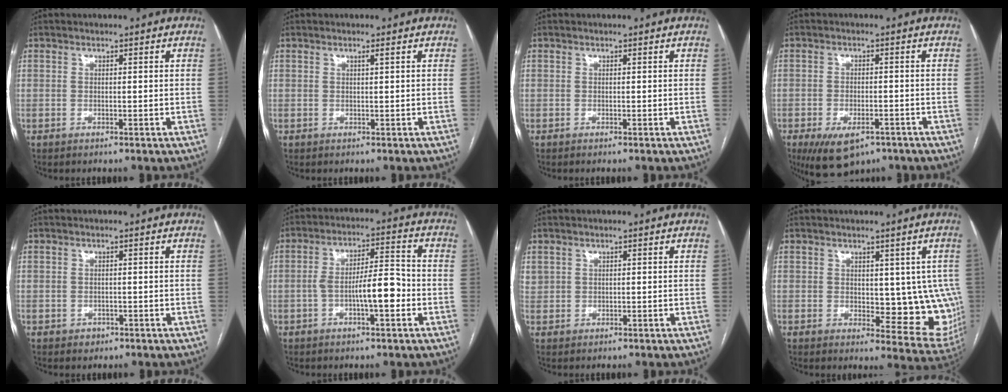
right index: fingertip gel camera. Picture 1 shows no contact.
{"total": 0.6, "force": [0.3, -0.2, 0.5], "torque": [-0.012, -0.001, 0.008]}
{"total": 0.0}
{"total": 8.6, "force": [-5.3, 4.4, 5.1], "torque": [-0.086, -0.007, -0.075]}
{"total": 1.4, "force": [-0.7, 1.2, 0.2], "torque": [-0.001, 0.004, -0.006]}
{"total": 8.0, "force": [-2.3, 1.7, 7.5], "torque": [-0.132, 0.021, -0.038]}
{"total": 1.6, "force": [0.8, 1.3, 0.3], "torque": [-0.003, 0.013, 0.016]}
{"total": 10.5, "force": [1.0, 5.2, 9.1], "torque": [-0.078, -0.008, 0.021]}